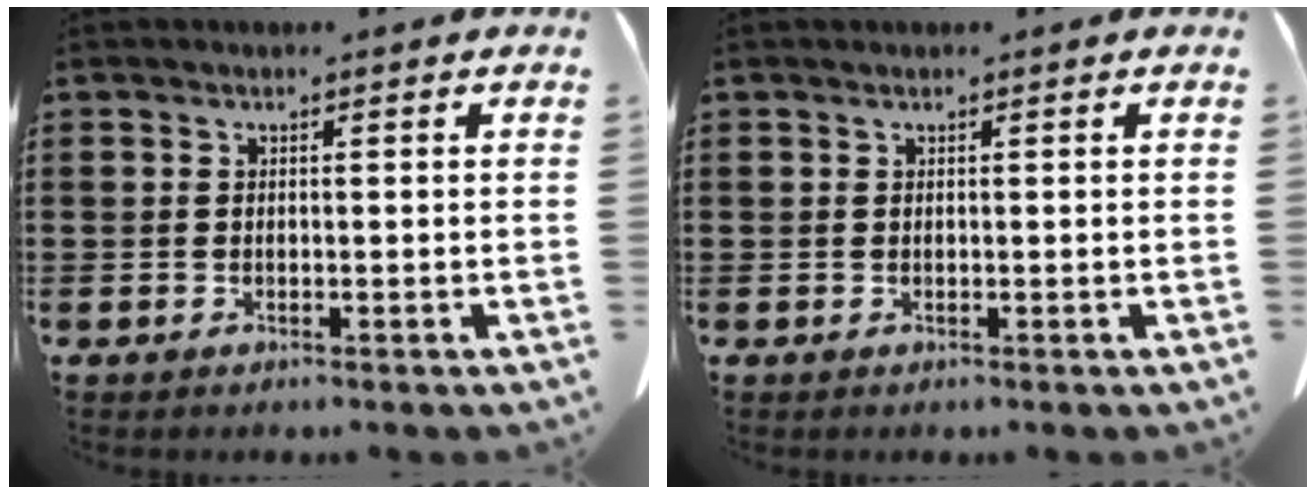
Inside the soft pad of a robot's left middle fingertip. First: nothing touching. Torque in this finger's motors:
{"motor_torque": [0.11, -0.08, 0.05, 0.00]}